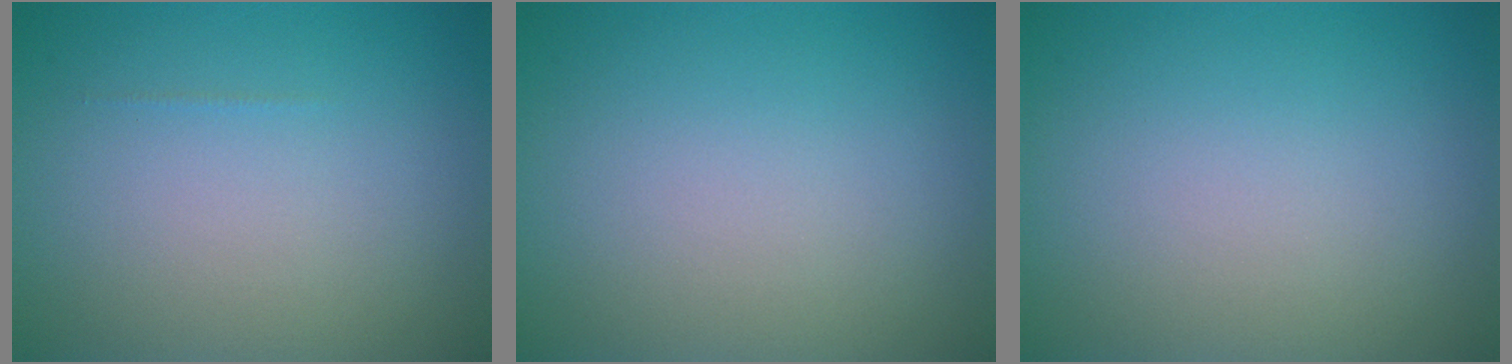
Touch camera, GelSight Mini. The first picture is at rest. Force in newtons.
{"total": 0.0}
{"total": 0.0}